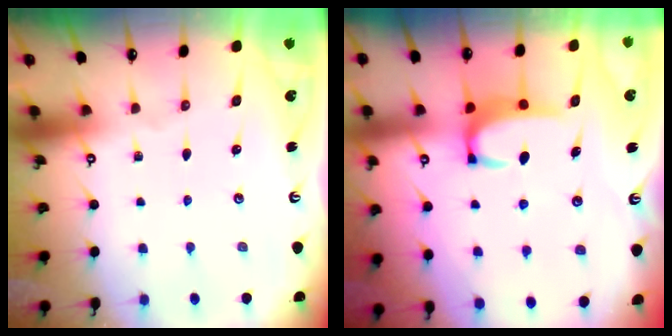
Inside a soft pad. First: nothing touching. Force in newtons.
{"total": 3.6, "press": 3.6, "slide": 0.5}